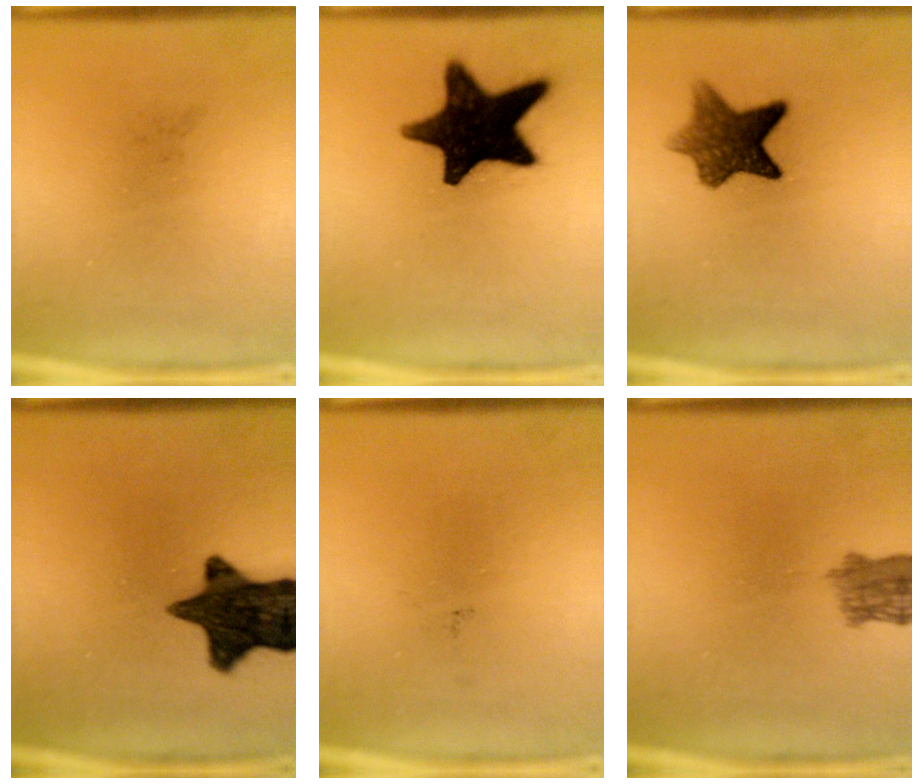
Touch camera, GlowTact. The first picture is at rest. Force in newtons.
{"total": 17.9}
{"total": 8.1}
{"total": 13.8}
{"total": 0.0}
{"total": 3.5}